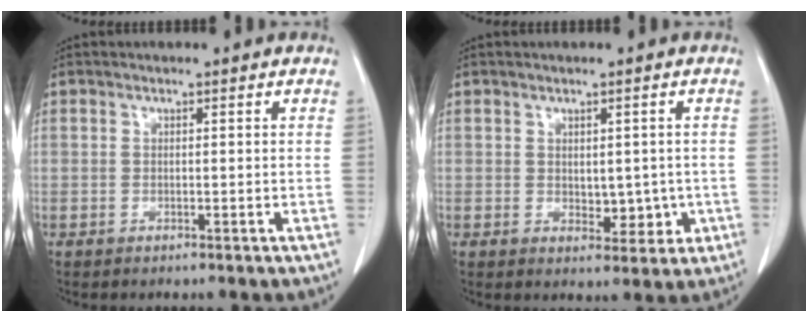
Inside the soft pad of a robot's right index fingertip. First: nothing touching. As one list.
[{"total": 4.2, "force": [-0.4, 2.6, 3.3], "torque": [-0.035, -0.002, 0.006]}]